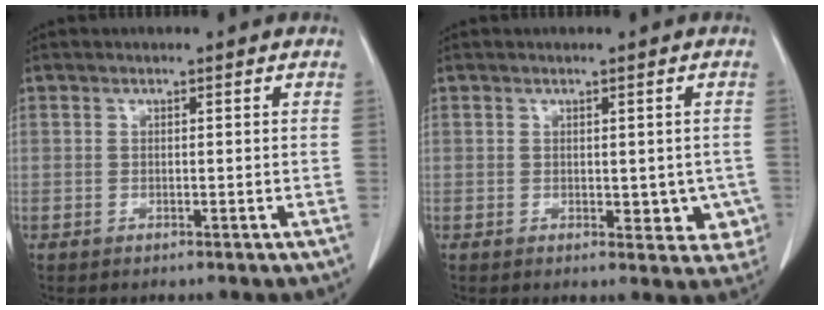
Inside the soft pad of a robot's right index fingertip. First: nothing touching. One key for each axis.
{"total": 5.0, "fx": -0.6, "fy": 3.0, "fz": 3.9, "tx": -0.017, "ty": -0.001, "tz": -0.001}